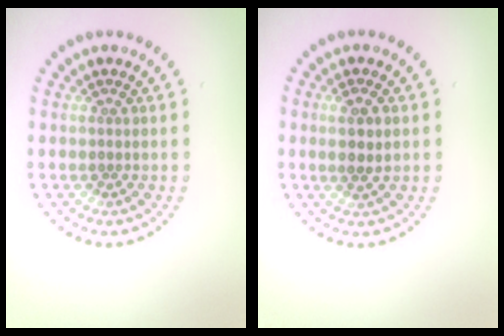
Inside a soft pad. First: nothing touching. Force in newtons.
{"total": 2.2, "press": 2.1, "slide": 0.6}